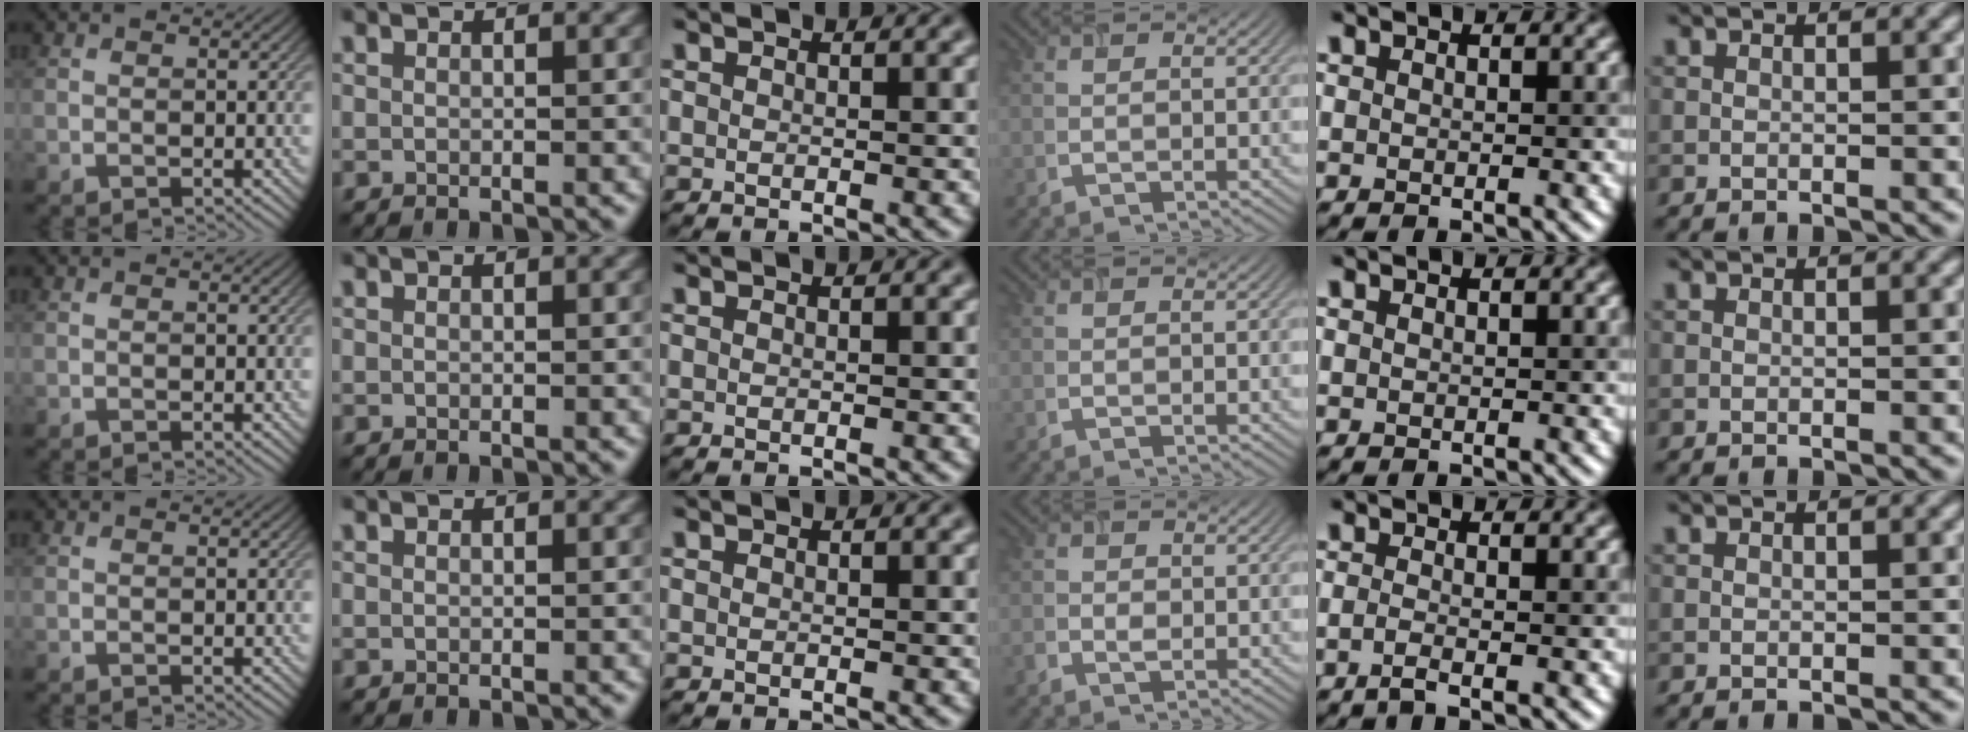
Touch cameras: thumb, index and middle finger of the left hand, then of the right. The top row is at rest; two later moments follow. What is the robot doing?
{"motion": "insert", "object": "airpods case & airpods"}